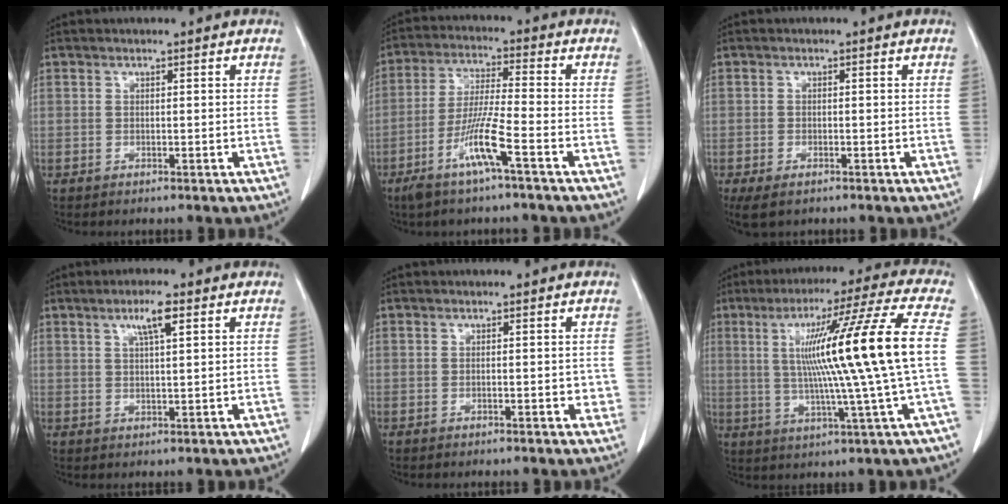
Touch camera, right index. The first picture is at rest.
{"total": 9.5, "force": [-4.8, -0.2, 8.2], "torque": [-0.165, -0.011, -0.095]}
{"total": 5.5, "force": [-3.5, 2.6, 3.4], "torque": [-0.066, -0.011, -0.057]}
{"total": 4.7, "force": [2.3, 0.9, 4.0], "torque": [-0.075, 0.003, 0.043]}
{"total": 2.6, "force": [-0.3, 1.4, 2.1], "torque": [-0.028, 0.004, -0.003]}
{"total": 19.2, "force": [1.6, -2.0, 19.1], "torque": [-0.309, 0.011, 0.016]}